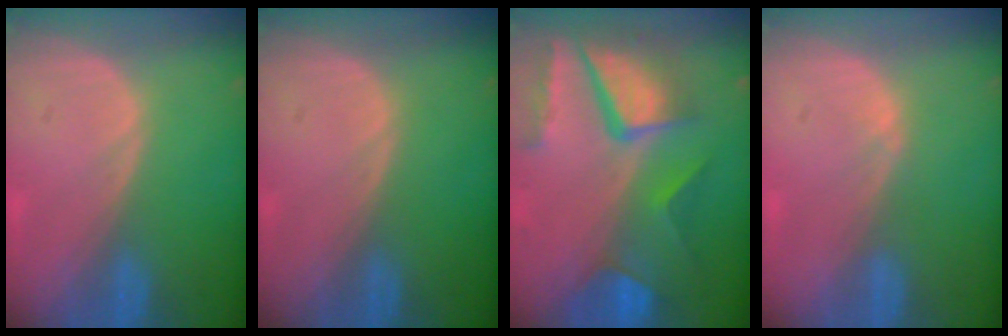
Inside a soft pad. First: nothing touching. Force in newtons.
{"total": 0.0}
{"total": 11.2, "press": 9.2, "slide": 6.4}
{"total": 0.7, "press": 0.7, "slide": 0.3}